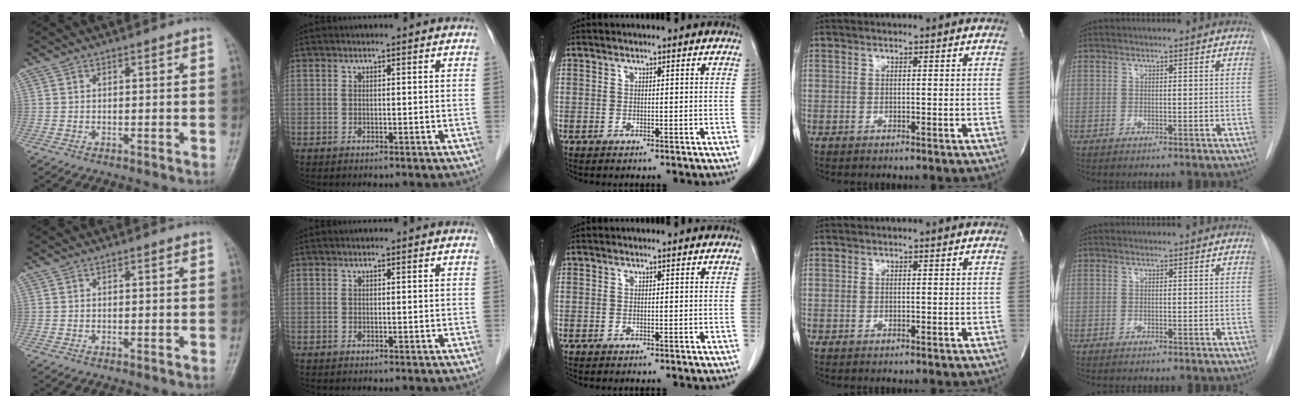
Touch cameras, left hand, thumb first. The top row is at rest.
{}